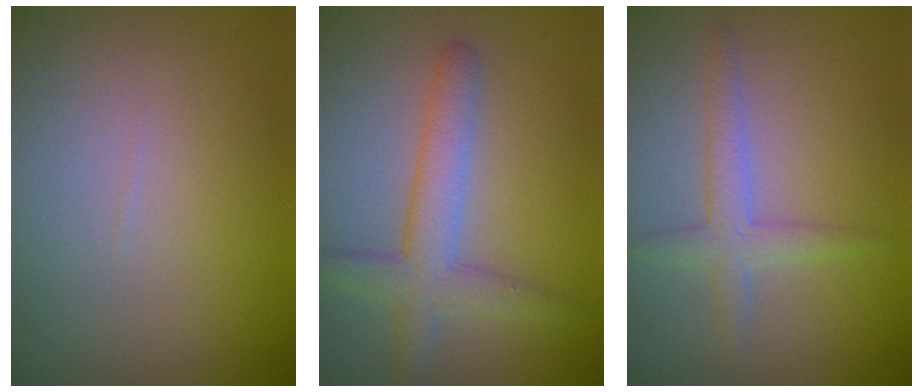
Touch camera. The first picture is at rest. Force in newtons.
{"total": 3.9, "press": 3.9, "slide": 0.1}
{"total": 2.2, "press": 2.2, "slide": 0.0}